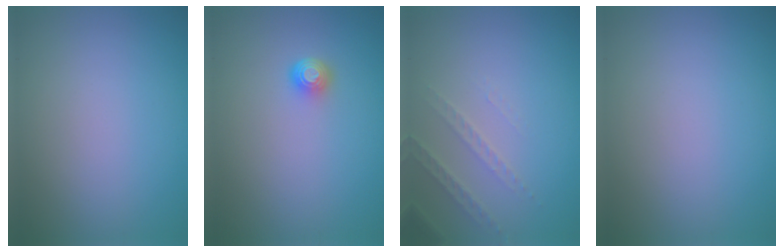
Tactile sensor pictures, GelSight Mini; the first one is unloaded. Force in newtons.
{"total": 1.5, "press": 1.1, "slide": 1.1}
{"total": 1.9, "press": 1.8, "slide": 0.6}
{"total": 0.0}